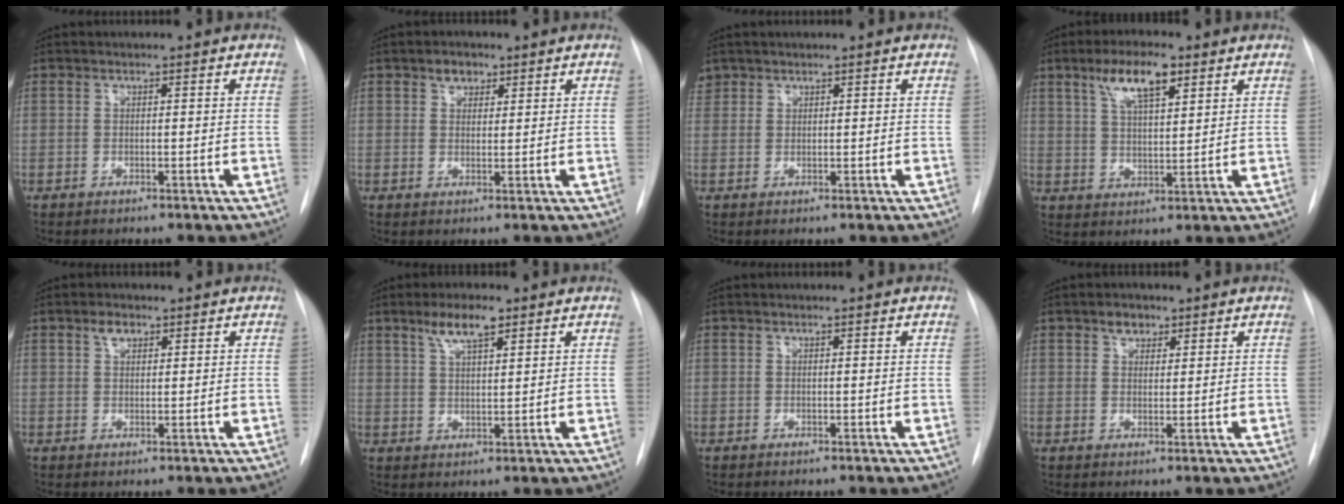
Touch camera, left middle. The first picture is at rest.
{"total": 2.5, "force": [1.6, 1.6, 1.1], "torque": [-0.017, 0.007, 0.025]}
{"total": 2.1, "force": [1.6, 1.4, -0.1], "torque": [0.006, 0.013, 0.029]}
{"total": 8.2, "force": [4.6, 2.2, 6.4], "torque": [-0.120, 0.010, 0.084]}
{"total": 2.1, "force": [1.2, 1.1, 1.2], "torque": [-0.022, 0.007, 0.022]}
{"total": 5.5, "force": [3.5, 1.3, 4.1], "torque": [-0.077, 0.007, 0.063]}
{"total": 0.0}
{"total": 2.4, "force": [1.6, 1.6, 1.0], "torque": [-0.016, 0.007, 0.026]}